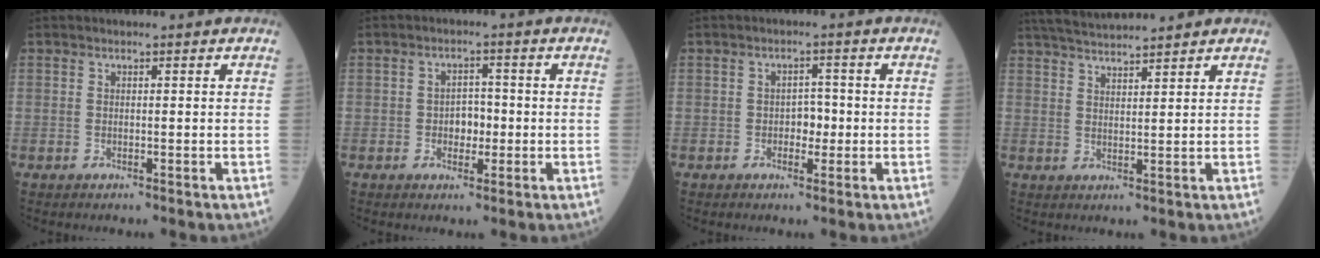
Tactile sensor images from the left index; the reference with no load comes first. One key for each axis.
{"total": 3.5, "fx": -0.8, "fy": 2.3, "fz": 2.4, "tx": -0.034, "ty": 0.006, "tz": -0.013}
{"total": 2.7, "fx": -0.7, "fy": 1.7, "fz": 2.0, "tx": -0.024, "ty": 0.003, "tz": -0.013}
{"total": 8.3, "fx": 7.7, "fy": 0.4, "fz": 3.1, "tx": -0.061, "ty": 0.028, "tz": 0.131}